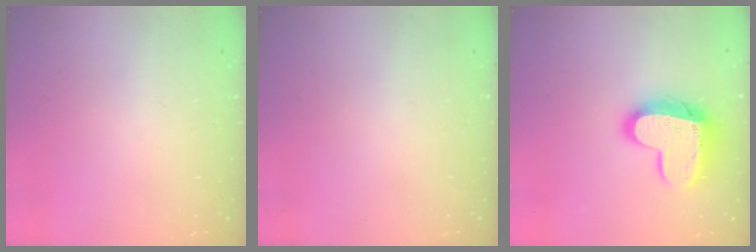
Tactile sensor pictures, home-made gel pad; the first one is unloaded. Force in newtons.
{"total": 0.0}
{"total": 15.1, "press": 15.0, "slide": 1.2}